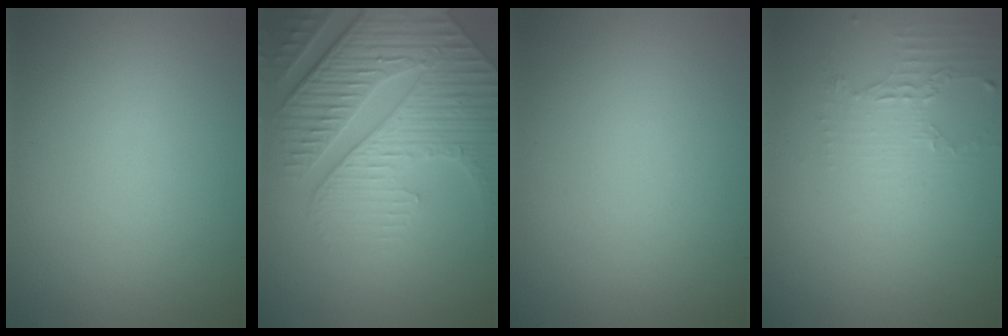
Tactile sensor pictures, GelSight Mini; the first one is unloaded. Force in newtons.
{"total": 7.2, "press": 5.8, "slide": 4.3}
{"total": 0.0}
{"total": 2.2, "press": 1.6, "slide": 1.5}